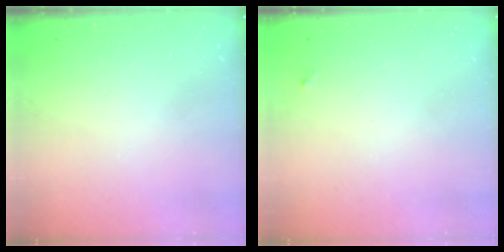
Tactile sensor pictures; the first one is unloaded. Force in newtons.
{"total": 3.9, "press": 3.9, "slide": 0.3}